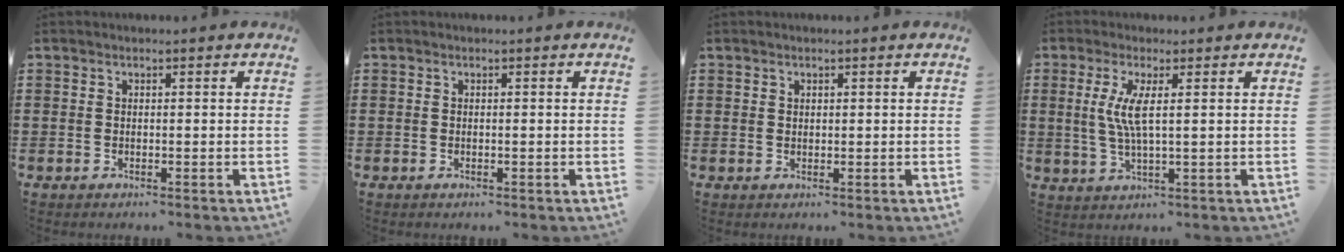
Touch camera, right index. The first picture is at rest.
{"total": 0.0}
{"total": 0.8, "force": [0.5, 0.6, 0.2], "torque": [-0.005, 0.002, 0.009]}
{"total": 5.2, "force": [1.1, 0.6, 5.1], "torque": [-0.115, -0.009, 0.012]}